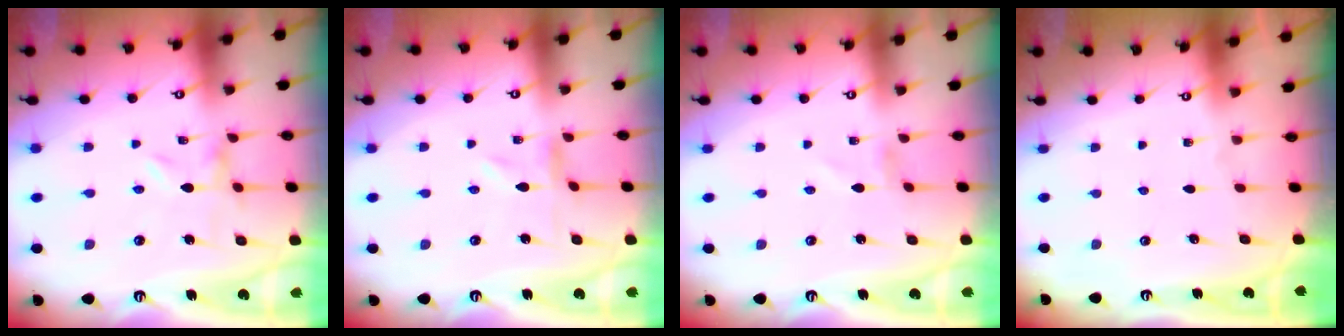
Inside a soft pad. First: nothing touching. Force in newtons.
{"total": 0.0}
{"total": 1.3, "press": 1.2, "slide": 0.1}
{"total": 0.0}